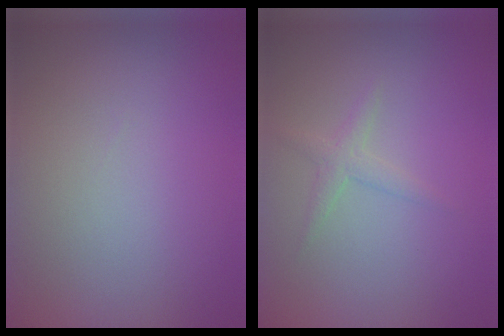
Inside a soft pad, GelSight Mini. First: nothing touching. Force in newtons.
{"total": 1.3, "press": 1.3, "slide": 0.0}